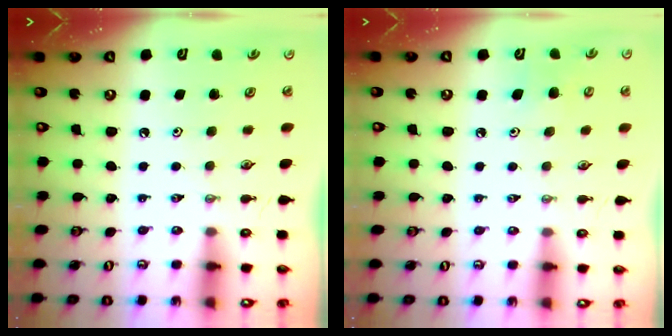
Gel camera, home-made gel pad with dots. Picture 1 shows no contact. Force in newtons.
{"total": 6.9, "press": 6.7, "slide": 1.6}